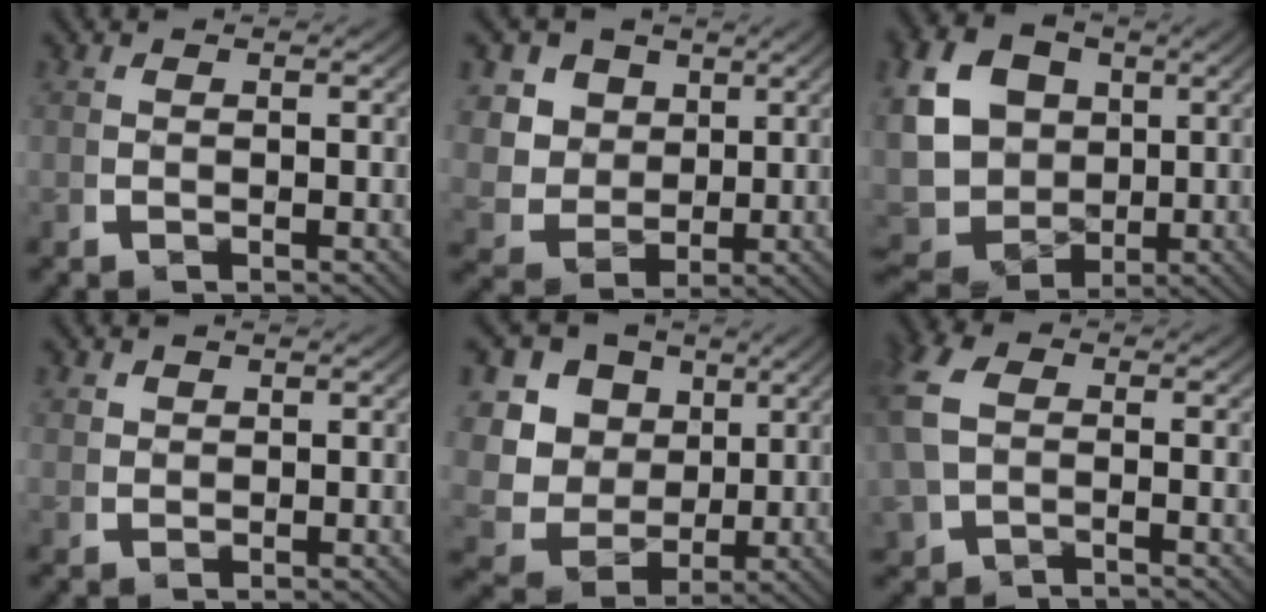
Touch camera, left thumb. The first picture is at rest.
{"total": 9.7, "force": [1.6, 8.1, 5.0], "torque": [-0.122, -0.034, 0.030]}
{"total": 15.0, "force": [-0.1, 12.8, 8.0], "torque": [-0.205, -0.053, 0.009]}
{"total": 1.2, "force": [1.2, 0.2, 0.1], "torque": [0.000, 0.001, 0.029]}
{"total": 13.3, "force": [0.8, 11.4, 6.9], "torque": [-0.164, -0.043, 0.015]}
{"total": 3.9, "force": [-0.3, 2.9, 2.6], "torque": [-0.077, -0.007, 0.004]}